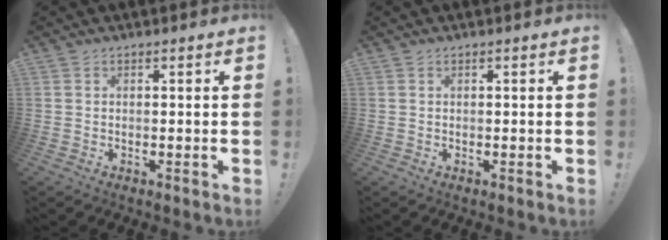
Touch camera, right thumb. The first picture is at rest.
{"total": 0.0}